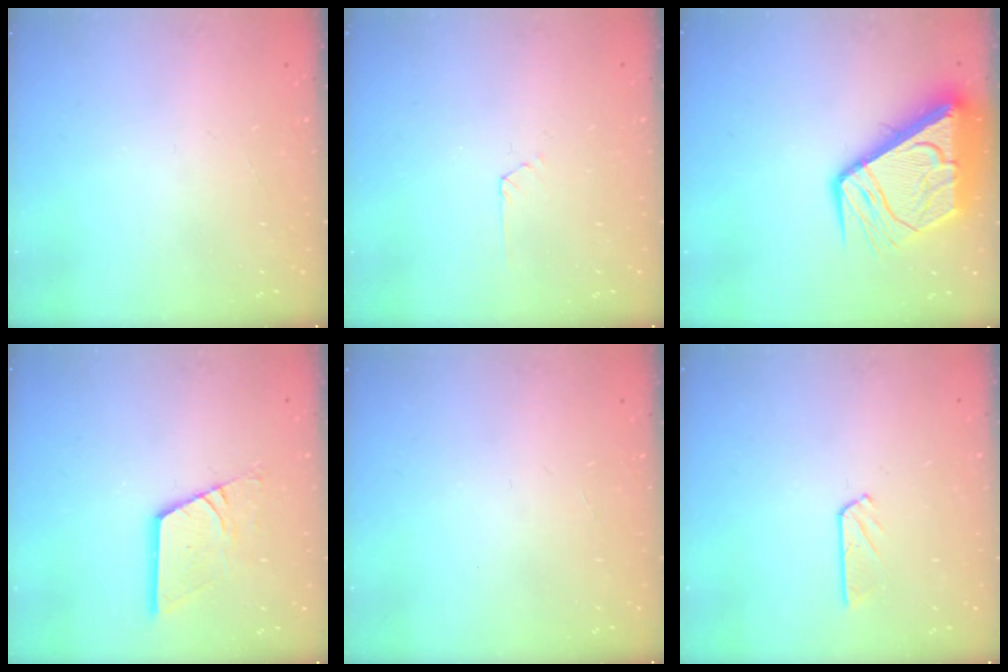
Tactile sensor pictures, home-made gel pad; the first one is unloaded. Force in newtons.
{"total": 2.2, "press": 2.2, "slide": 0.3}
{"total": 16.0, "press": 15.9, "slide": 2.0}
{"total": 12.6, "press": 12.5, "slide": 1.3}
{"total": 0.0}
{"total": 3.9, "press": 3.9, "slide": 0.4}